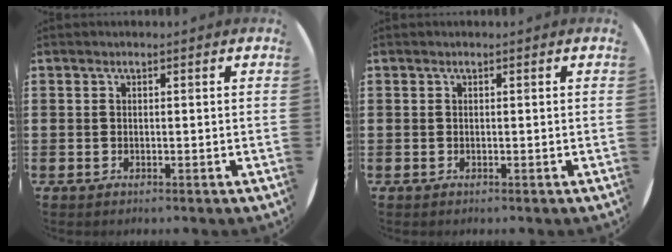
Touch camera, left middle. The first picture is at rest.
{"total": 0.0}